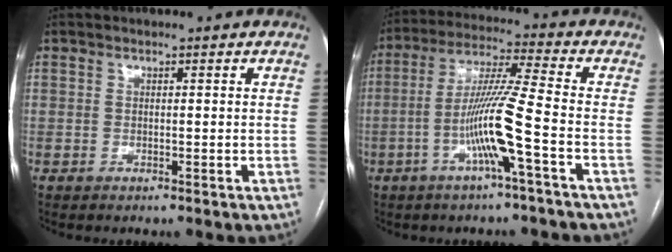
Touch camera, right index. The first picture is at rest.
{"total": 10.7, "force": [-3.6, -1.1, 10.0], "torque": [-0.196, 0.003, -0.072]}